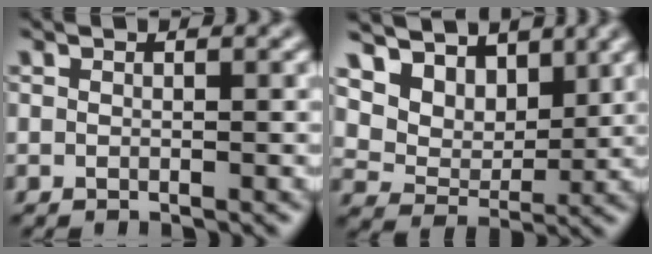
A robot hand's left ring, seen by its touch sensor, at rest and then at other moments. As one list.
[{"total": 8.8, "force": [5.4, 5.8, 3.9], "torque": [-0.097, -0.008, 0.103]}]